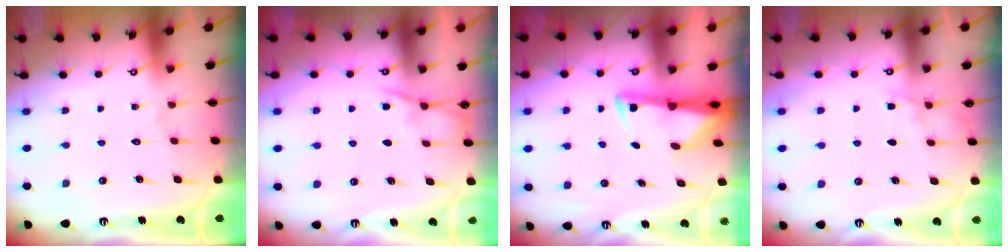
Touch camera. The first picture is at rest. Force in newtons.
{"total": 3.6, "press": 3.6, "slide": 0.5}
{"total": 3.0, "press": 2.9, "slide": 0.5}
{"total": 4.0, "press": 4.0, "slide": 0.5}